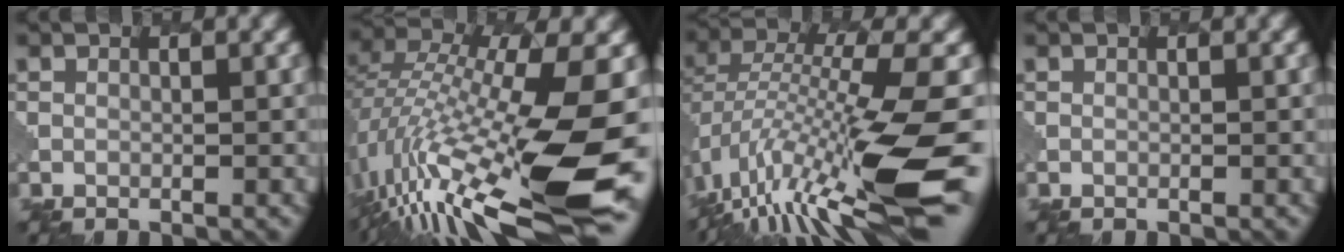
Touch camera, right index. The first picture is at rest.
{"total": 16.4, "force": [-5.4, 4.1, 15.0], "torque": [-0.311, 0.006, -0.101]}
{"total": 13.5, "force": [-5.1, 3.1, 12.1], "torque": [-0.229, 0.009, -0.084]}
{"total": 0.0}